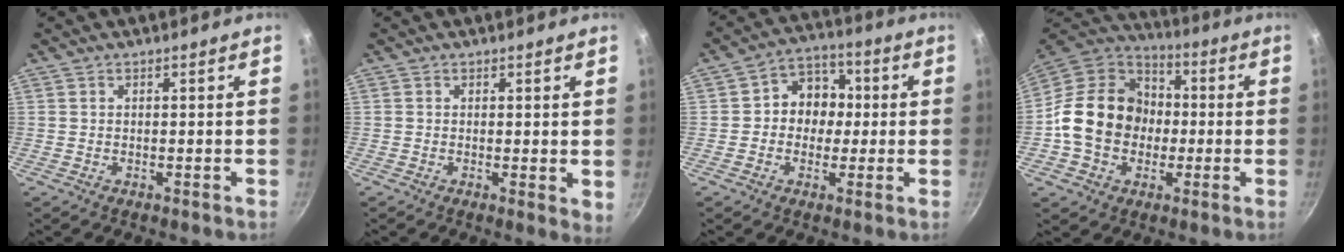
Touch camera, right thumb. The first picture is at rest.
{"total": 2.7, "force": [0.5, 1.0, 2.4], "torque": [-0.031, -0.008, 0.005]}
{"total": 9.0, "force": [0.2, 7.8, 4.5], "torque": [-0.013, 0.021, -0.013]}
{"total": 18.7, "force": [-1.5, 15.3, 10.5], "torque": [-0.156, 0.041, -0.035]}